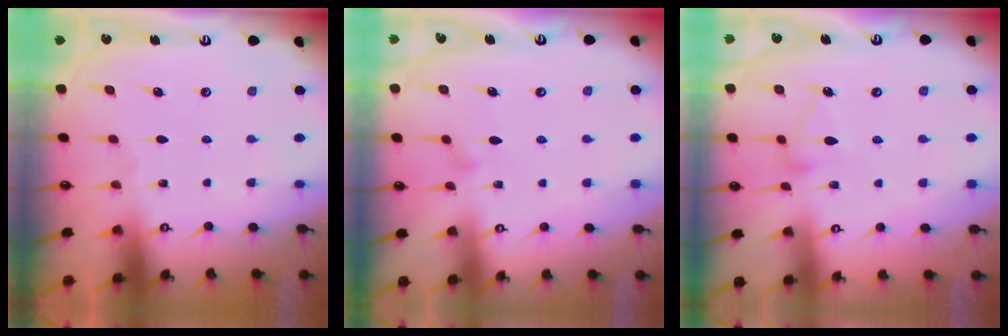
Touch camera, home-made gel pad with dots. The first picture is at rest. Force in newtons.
{"total": 9.3, "press": 9.3, "slide": 0.4}
{"total": 7.9, "press": 7.9, "slide": 0.5}